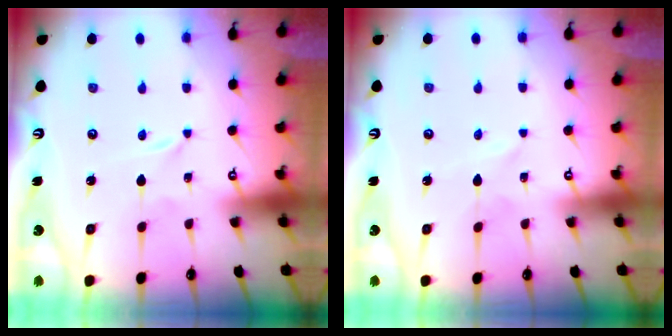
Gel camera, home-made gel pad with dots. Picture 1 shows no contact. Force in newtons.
{"total": 0.8, "press": 0.8, "slide": 0.1}